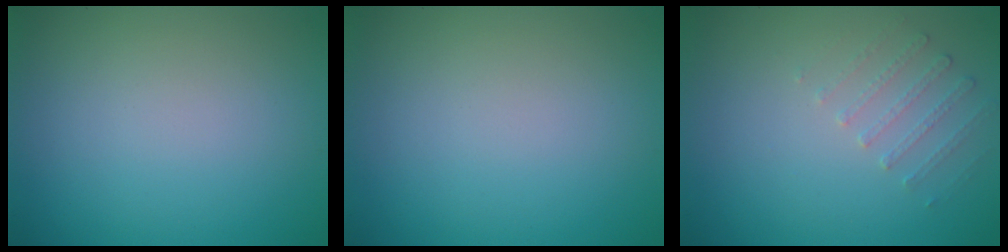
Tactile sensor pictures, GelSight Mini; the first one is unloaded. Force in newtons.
{"total": 0.0}
{"total": 1.3, "press": 0.9, "slide": 1.0}